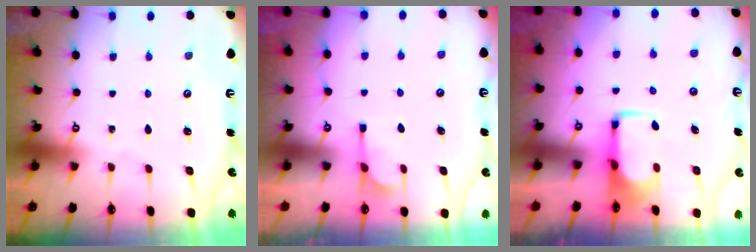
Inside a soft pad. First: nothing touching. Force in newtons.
{"total": 6.8, "press": 6.7, "slide": 1.6}
{"total": 1.7, "press": 1.6, "slide": 0.4}